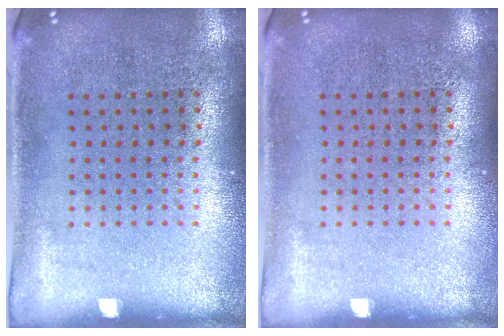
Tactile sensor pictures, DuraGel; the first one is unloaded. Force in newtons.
{"total": 0.0}